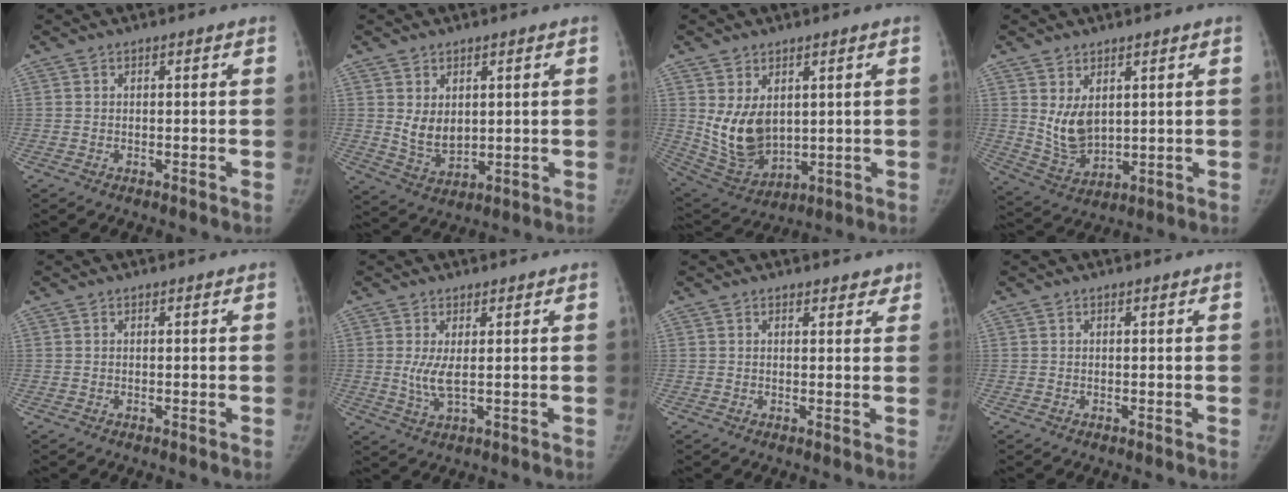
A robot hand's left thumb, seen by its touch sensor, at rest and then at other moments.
{"total": 6.1, "force": [1.3, 4.2, 4.1], "torque": [-0.053, -0.019, 0.041]}
{"total": 11.1, "force": [2.0, 7.5, 7.9], "torque": [-0.122, -0.022, 0.065]}
{"total": 7.5, "force": [2.1, 4.7, 5.4], "torque": [-0.082, -0.023, 0.060]}
{"total": 0.0}
{"total": 3.9, "force": [0.4, 1.0, 3.7], "torque": [-0.086, -0.013, 0.011]}
{"total": 2.5, "force": [2.0, 1.2, 0.9], "torque": [0.014, -0.007, 0.019]}
{"total": 0.0}